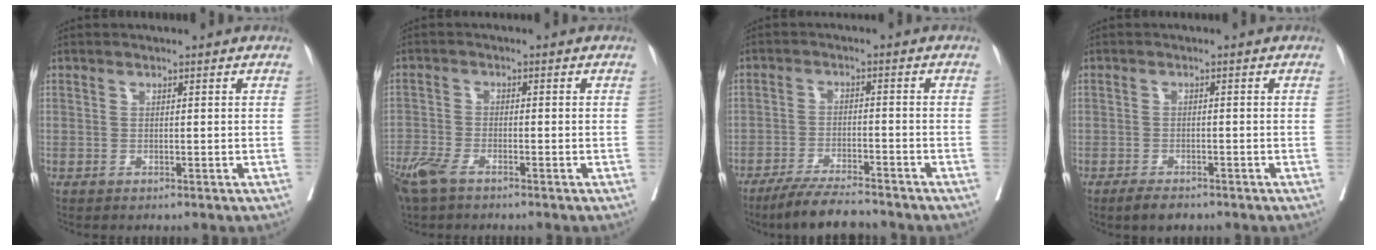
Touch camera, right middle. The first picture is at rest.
{"total": 5.7, "force": [-4.2, 1.8, 3.3], "torque": [-0.073, -0.009, -0.083]}
{"total": 8.7, "force": [-7.8, 0.5, 3.9], "torque": [-0.064, -0.022, -0.131]}
{"total": 3.0, "force": [-2.3, 1.0, 1.6], "torque": [-0.032, -0.005, -0.036]}